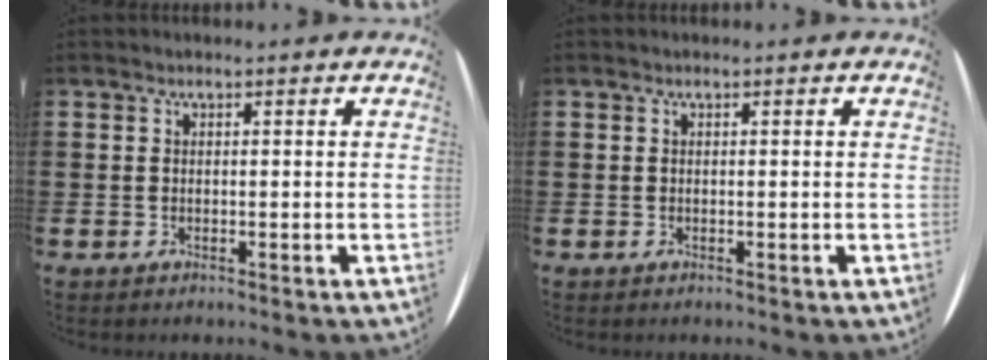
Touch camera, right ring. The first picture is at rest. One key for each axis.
{"total": 0.0}